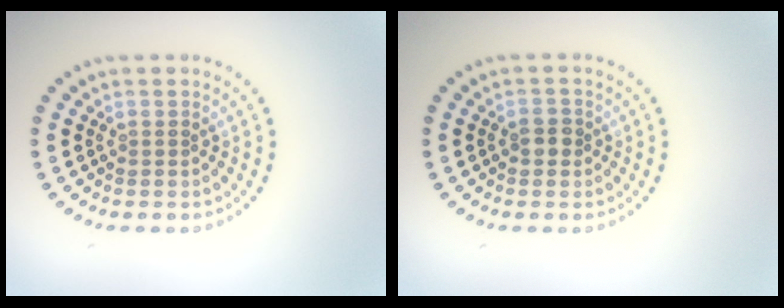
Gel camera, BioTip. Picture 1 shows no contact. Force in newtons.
{"total": 1.3, "press": 1.3, "slide": 0.3}